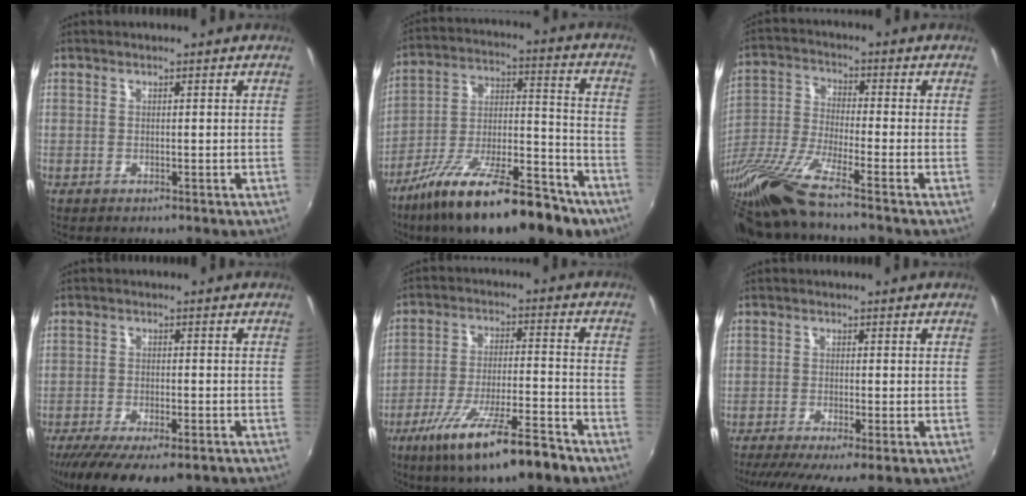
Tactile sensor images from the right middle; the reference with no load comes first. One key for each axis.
{"total": 23.6, "fx": -15.5, "fy": 7.6, "fz": 16.1, "tx": -0.274, "ty": -0.027, "tz": -0.243}
{"total": 14.6, "fx": -11.8, "fy": -0.6, "fz": 8.7, "tx": -0.179, "ty": -0.045, "tz": -0.229}
{"total": 14.0, "fx": -10.4, "fy": 4.2, "fz": 8.5, "tx": -0.176, "ty": -0.055, "tz": -0.161}
{"total": 15.2, "fx": -10.1, "fy": 2.4, "fz": 11.1, "tx": -0.213, "ty": -0.037, "tz": -0.167}
{"total": 8.2, "fx": -5.9, "fy": 0.7, "fz": 5.6, "tx": -0.116, "ty": -0.037, "tz": -0.095}